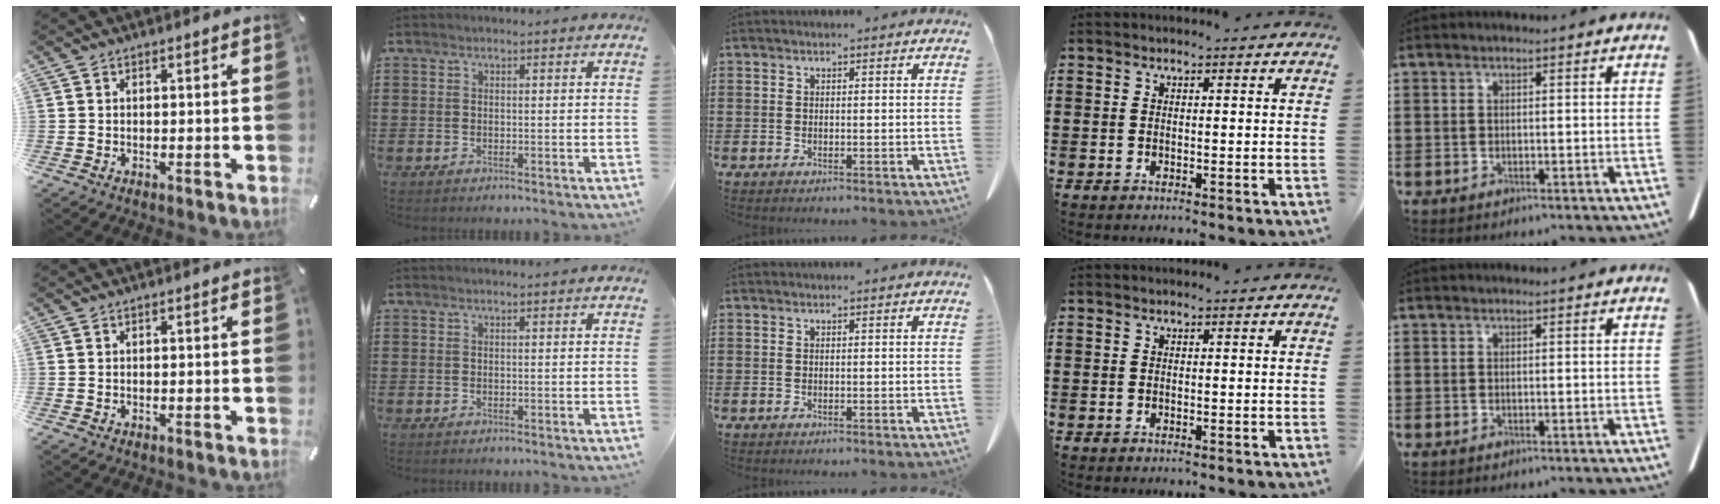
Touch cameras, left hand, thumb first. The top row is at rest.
{}